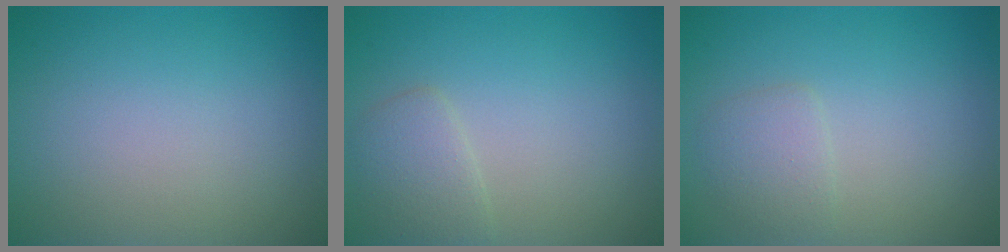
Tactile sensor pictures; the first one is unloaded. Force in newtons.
{"total": 2.1, "press": 2.1, "slide": 0.2}
{"total": 1.7, "press": 1.7, "slide": 0.0}